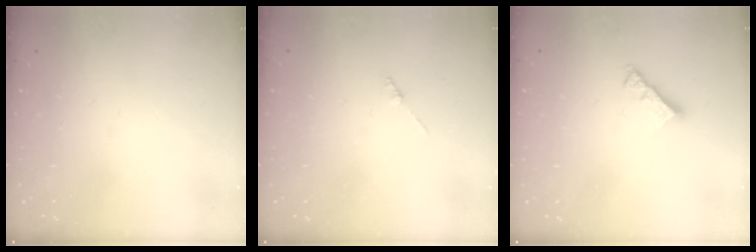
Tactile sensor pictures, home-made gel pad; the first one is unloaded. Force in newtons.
{"total": 1.3, "press": 1.3, "slide": 0.3}
{"total": 4.8, "press": 4.8, "slide": 0.5}